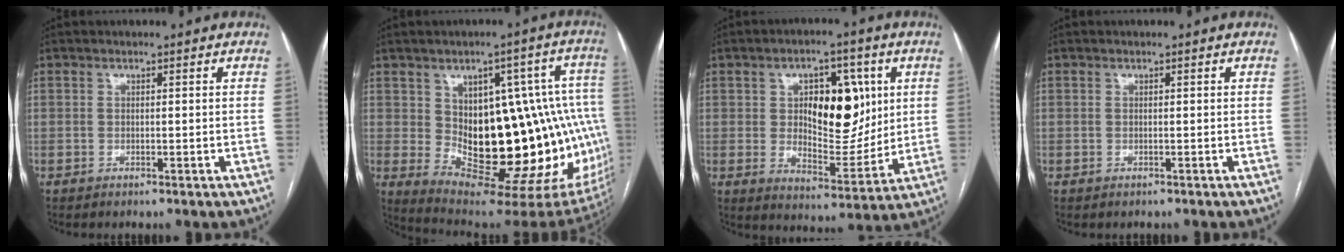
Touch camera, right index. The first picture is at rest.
{"total": 24.7, "force": [-0.4, 9.5, 22.8], "torque": [-0.206, 0.032, 0.025]}
{"total": 13.4, "force": [3.2, 6.7, 11.2], "torque": [-0.165, 0.010, 0.060]}
{"total": 0.0}